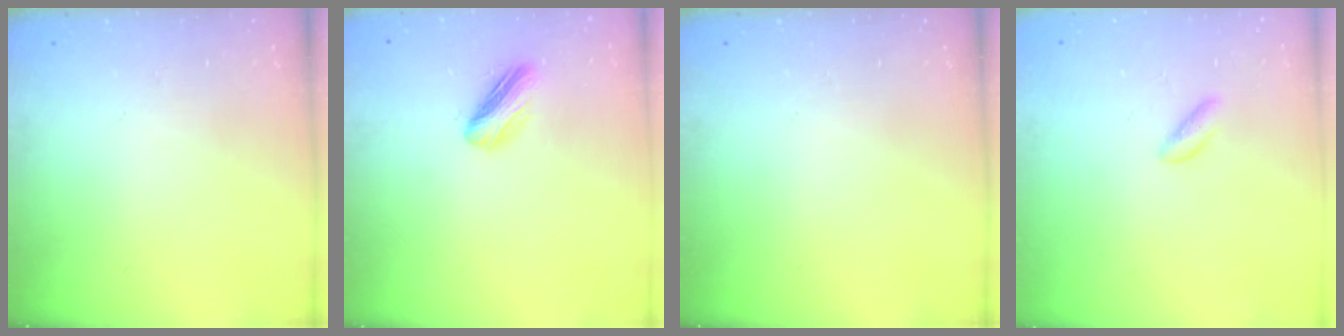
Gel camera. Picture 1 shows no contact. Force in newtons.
{"total": 5.1, "press": 5.1, "slide": 0.4}
{"total": 0.0}
{"total": 1.6, "press": 1.6, "slide": 0.4}